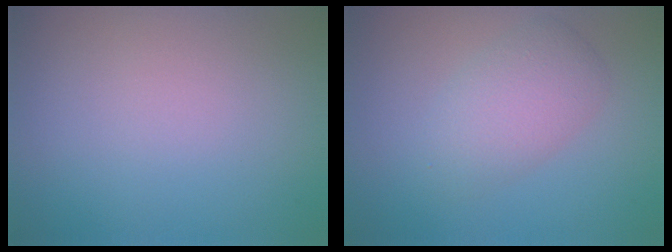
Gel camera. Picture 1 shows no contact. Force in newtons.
{"total": 3.2, "press": 3.2, "slide": 0.1}